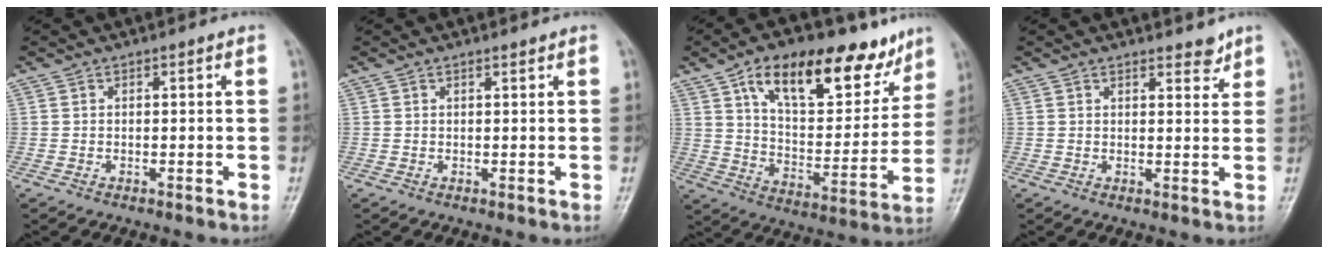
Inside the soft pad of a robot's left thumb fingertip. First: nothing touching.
{"total": 0.6, "force": [0.6, 0.1, 0.3], "torque": [-0.007, -0.004, 0.009]}
{"total": 23.2, "force": [13.7, 10.8, 15.4], "torque": [-0.185, -0.039, 0.223]}
{"total": 3.0, "force": [2.5, 1.2, 1.2], "torque": [-0.001, -0.017, 0.033]}